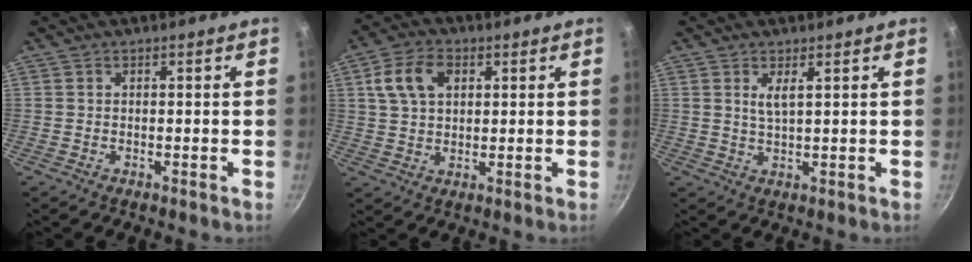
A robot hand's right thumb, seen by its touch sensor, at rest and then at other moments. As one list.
[{"total": 8.8, "force": [2.9, 5.8, 5.9], "torque": [-0.104, 0.006, 0.051]}, {"total": 2.7, "force": [1.2, 0.6, 2.3], "torque": [-0.049, -0.012, 0.026]}]